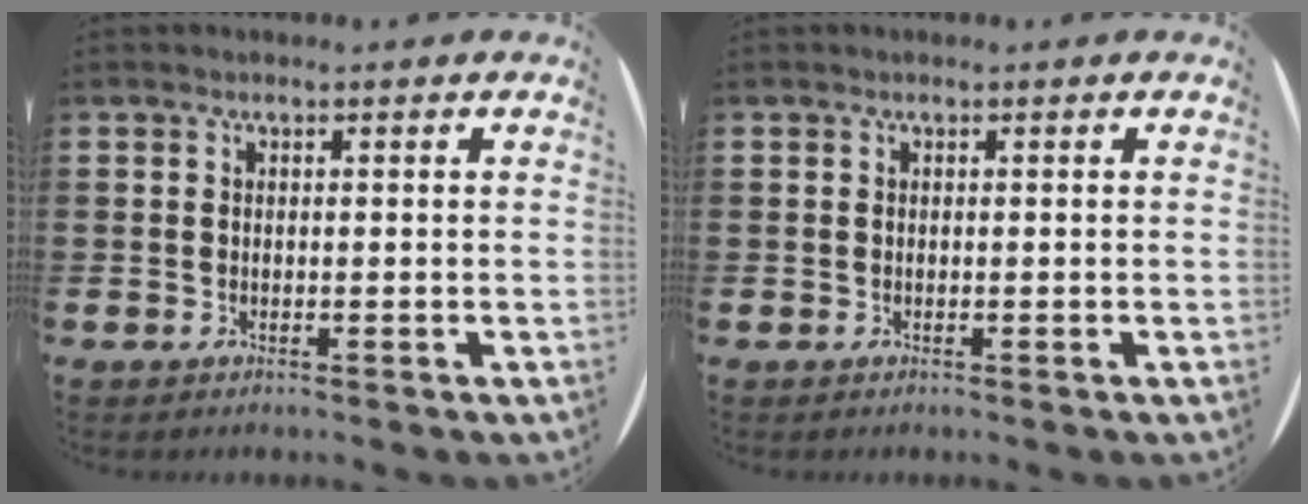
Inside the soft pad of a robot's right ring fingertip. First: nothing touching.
{"total": 0.0}